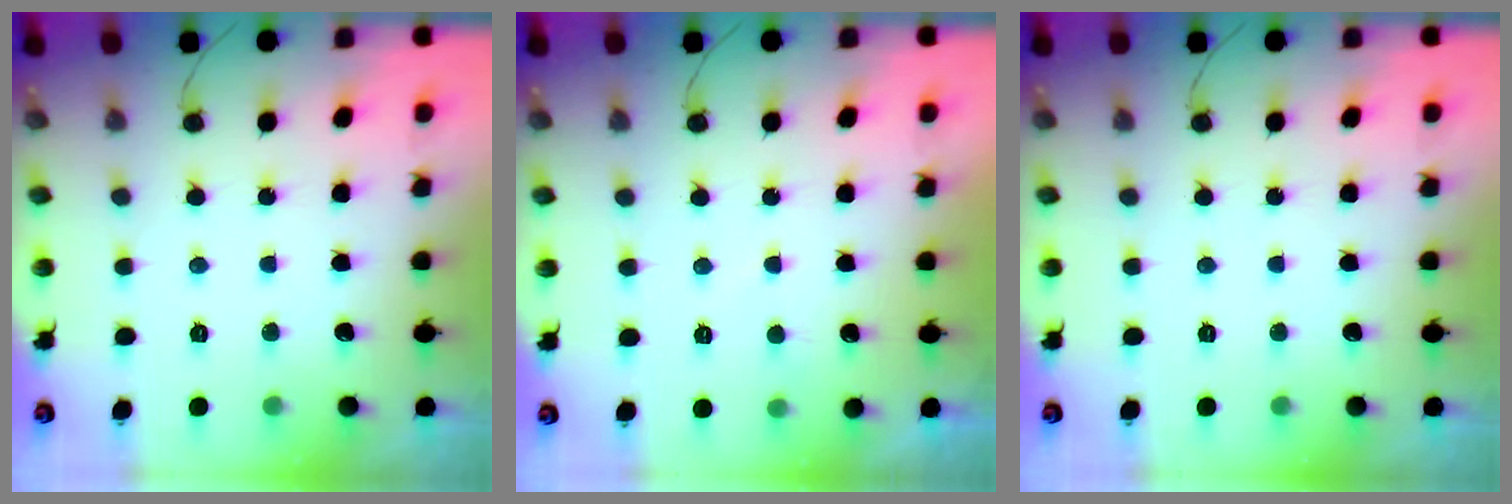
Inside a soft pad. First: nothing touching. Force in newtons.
{"total": 2.0, "press": 1.9, "slide": 0.3}
{"total": 0.0}